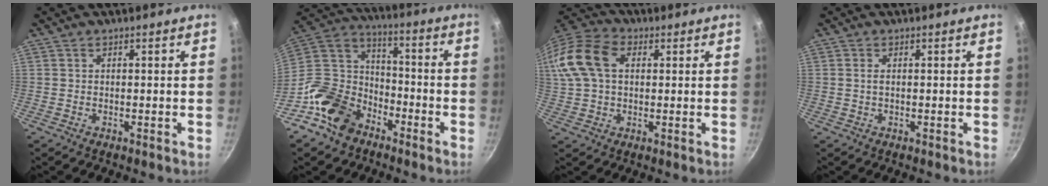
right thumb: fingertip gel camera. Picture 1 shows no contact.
{"total": 15.6, "force": [-9.0, 10.8, 6.7], "torque": [-0.092, 0.075, -0.183]}
{"total": 17.2, "force": [4.0, 11.8, 12.0], "torque": [-0.256, 0.028, 0.061]}
{"total": 1.1, "force": [0.2, 0.6, 1.0], "torque": [-0.018, 0.001, 0.002]}